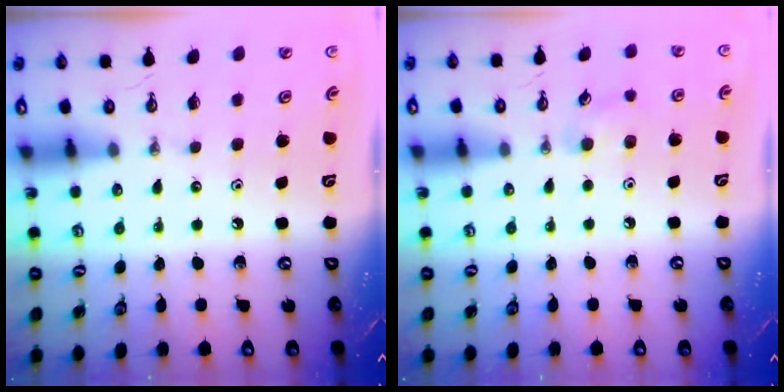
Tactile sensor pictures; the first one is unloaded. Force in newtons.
{"total": 6.8, "press": 6.6, "slide": 1.5}